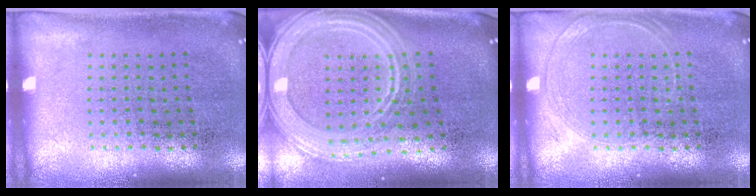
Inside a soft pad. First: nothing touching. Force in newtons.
{"total": 3.0, "press": 2.4, "slide": 1.8}
{"total": 1.2, "press": 1.1, "slide": 0.3}